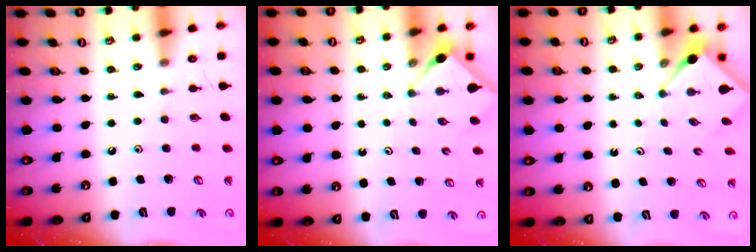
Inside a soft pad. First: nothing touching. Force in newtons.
{"total": 2.9, "press": 2.9, "slide": 0.4}
{"total": 2.5, "press": 2.5, "slide": 0.3}